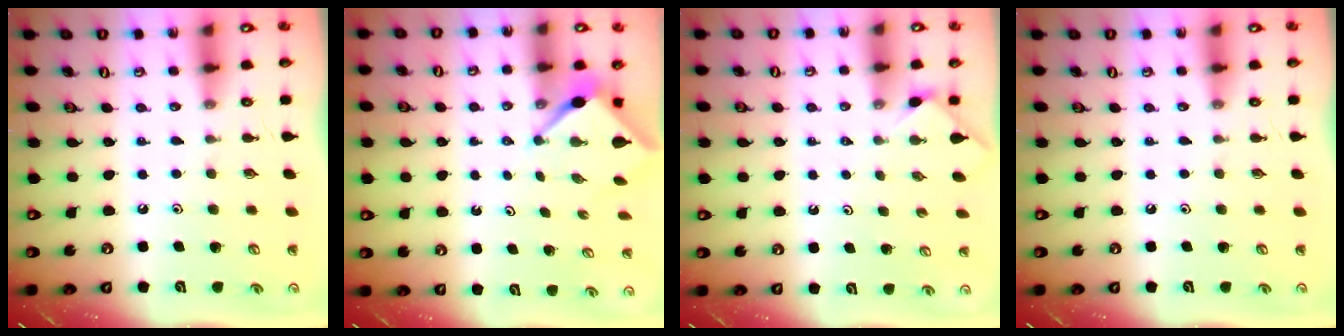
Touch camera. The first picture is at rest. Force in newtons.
{"total": 2.9, "press": 2.9, "slide": 0.3}
{"total": 0.0}
{"total": 0.0}